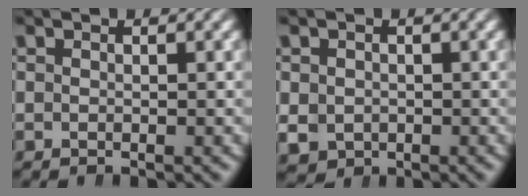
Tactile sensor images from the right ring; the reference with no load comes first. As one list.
[{"total": 3.4, "force": [-0.8, 3.1, 1.2], "torque": [-0.031, -0.026, 0.005]}]